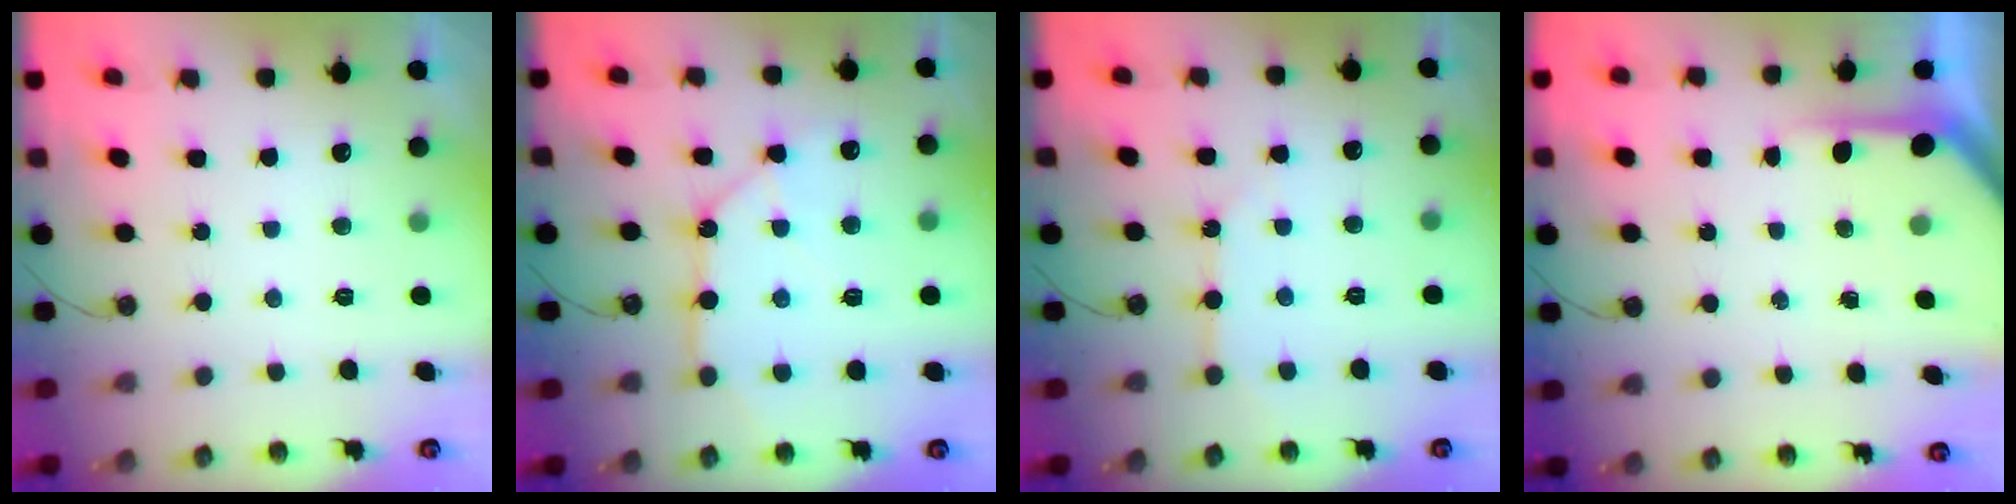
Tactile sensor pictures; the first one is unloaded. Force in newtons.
{"total": 10.5, "press": 10.4, "slide": 1.0}
{"total": 5.5, "press": 5.5, "slide": 0.5}
{"total": 5.2, "press": 5.2, "slide": 0.5}